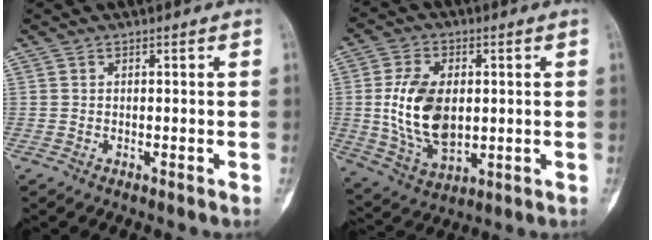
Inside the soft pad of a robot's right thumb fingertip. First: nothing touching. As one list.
[{"total": 14.3, "force": [0.6, 8.9, 11.2], "torque": [-0.196, -0.008, 0.023]}]